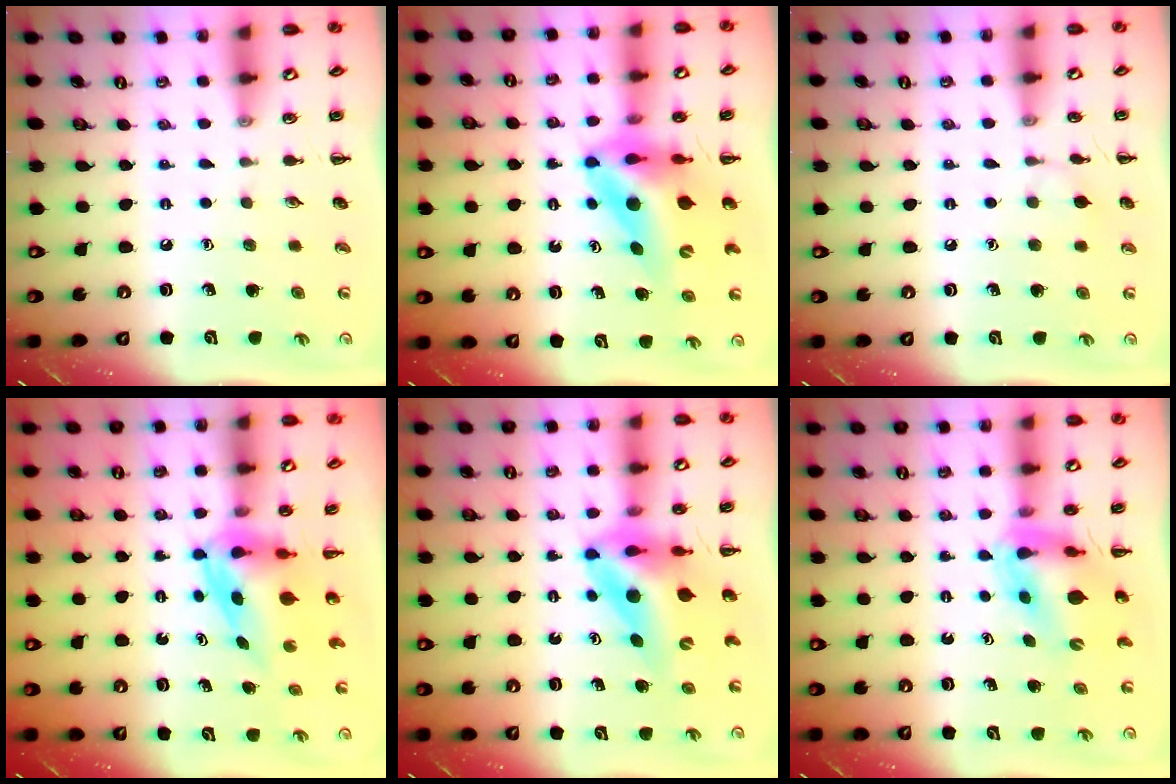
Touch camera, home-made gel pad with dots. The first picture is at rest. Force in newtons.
{"total": 12.2, "press": 11.6, "slide": 3.8}
{"total": 5.2, "press": 4.8, "slide": 1.9}
{"total": 4.0, "press": 3.9, "slide": 0.7}
{"total": 12.2, "press": 11.6, "slide": 3.8}
{"total": 10.5, "press": 9.9, "slide": 3.4}